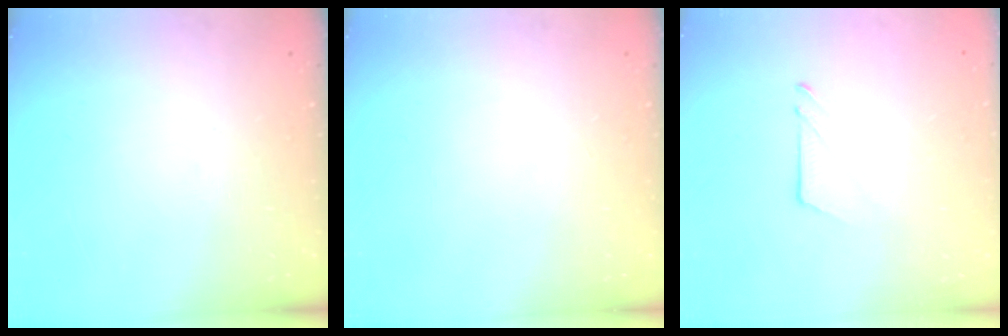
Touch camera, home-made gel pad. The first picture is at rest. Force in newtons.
{"total": 0.0}
{"total": 3.6, "press": 3.6, "slide": 0.4}